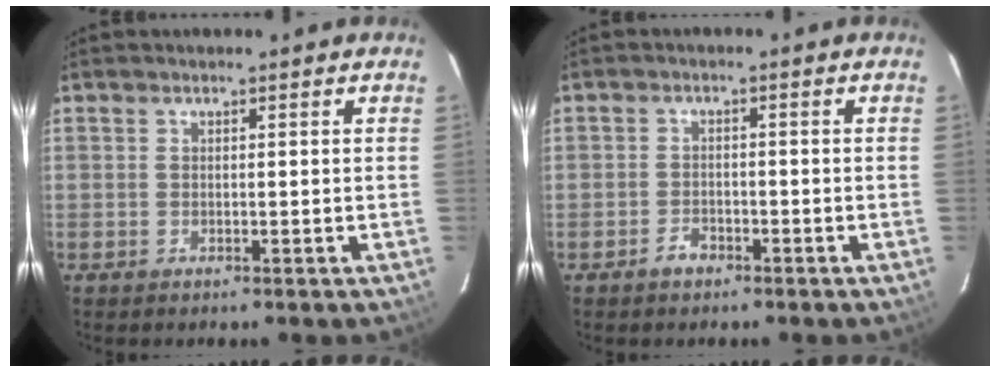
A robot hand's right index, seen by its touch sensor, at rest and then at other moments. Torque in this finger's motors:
{"motor_torque": [-0.35, 0.05, -0.81, -0.21]}